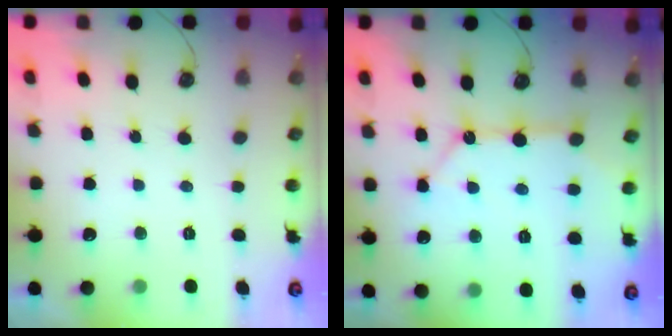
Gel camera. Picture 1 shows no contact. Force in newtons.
{"total": 11.4, "press": 11.4, "slide": 0.9}